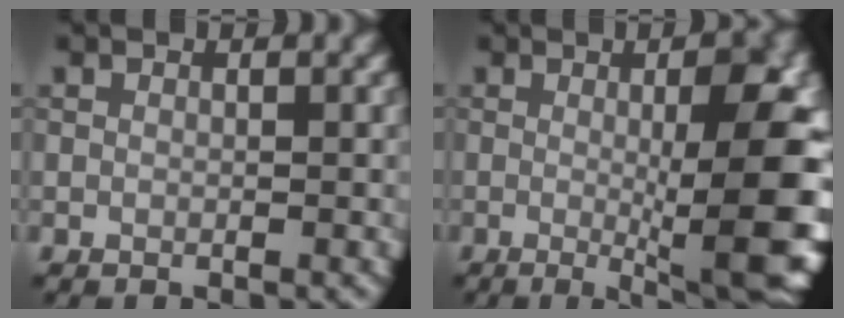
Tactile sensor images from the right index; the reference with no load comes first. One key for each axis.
{"total": 13.0, "fx": -0.3, "fy": 3.3, "fz": 12.5, "tx": -0.124, "ty": 0.000, "tz": -0.001}